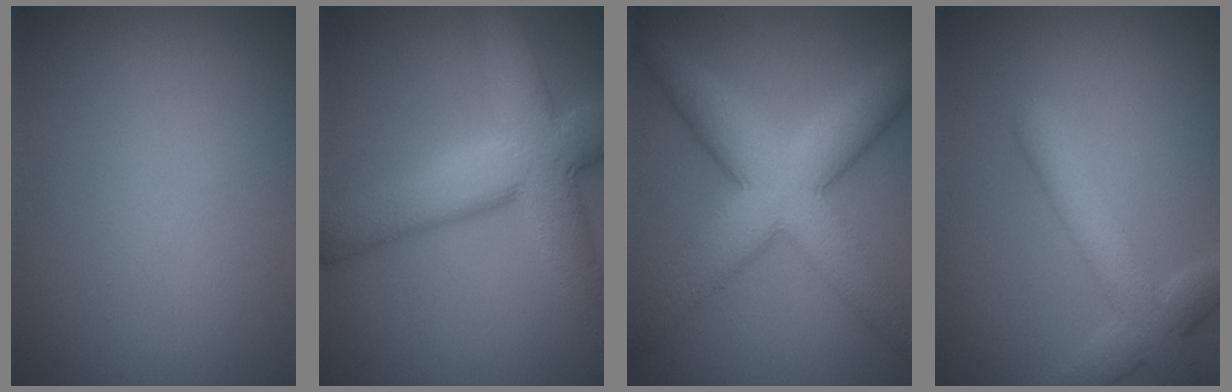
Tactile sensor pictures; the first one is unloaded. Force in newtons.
{"total": 9.7, "press": 9.6, "slide": 0.7}
{"total": 9.2, "press": 9.2, "slide": 0.2}
{"total": 4.7, "press": 4.7, "slide": 0.5}